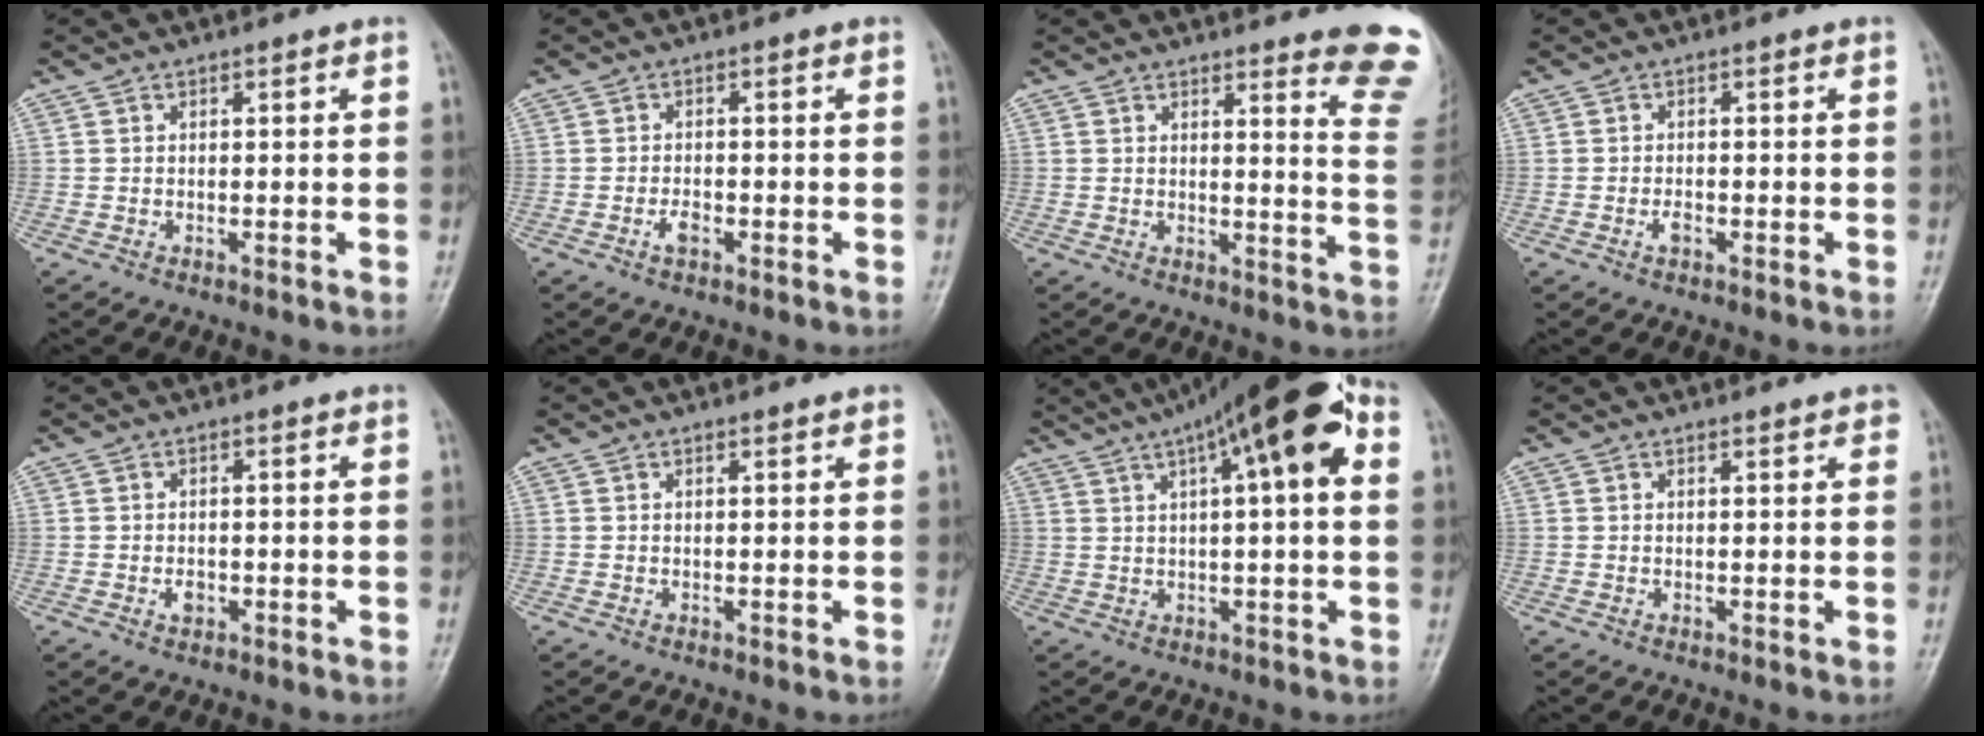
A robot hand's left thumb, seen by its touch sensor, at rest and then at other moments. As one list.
[{"total": 2.1, "force": [-1.1, 1.1, 1.5], "torque": [-0.027, 0.005, -0.021]}, {"total": 11.2, "force": [9.7, 1.3, 5.6], "torque": [-0.038, -0.092, 0.088]}, {"total": 1.5, "force": [-0.7, 0.8, 1.0], "torque": [-0.019, 0.002, -0.015]}, {"total": 1.8, "force": [-0.6, 1.3, 1.1], "torque": [-0.013, 0.002, -0.009]}, {"total": 0.5, "force": [0.4, 0.1, 0.3], "torque": [-0.006, -0.002, 0.007]}, {"total": 17.4, "force": [6.8, 4.5, 15.4], "torque": [-0.230, 0.031, 0.096]}, {"total": 1.6, "force": [1.1, 0.5, 1.0], "torque": [-0.009, -0.003, 0.012]}]